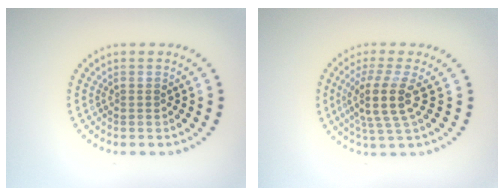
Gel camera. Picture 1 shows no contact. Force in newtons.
{"total": 4.0, "press": 3.1, "slide": 2.5}